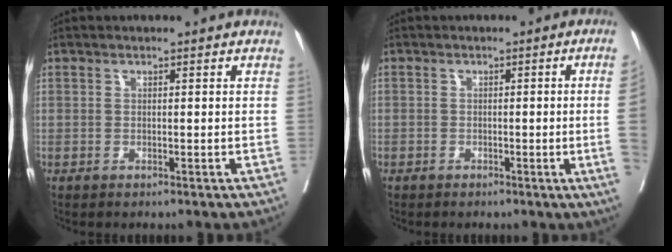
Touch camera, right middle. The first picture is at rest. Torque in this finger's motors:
{"motor_torque": [0.67, -0.58, -0.61, -0.21]}